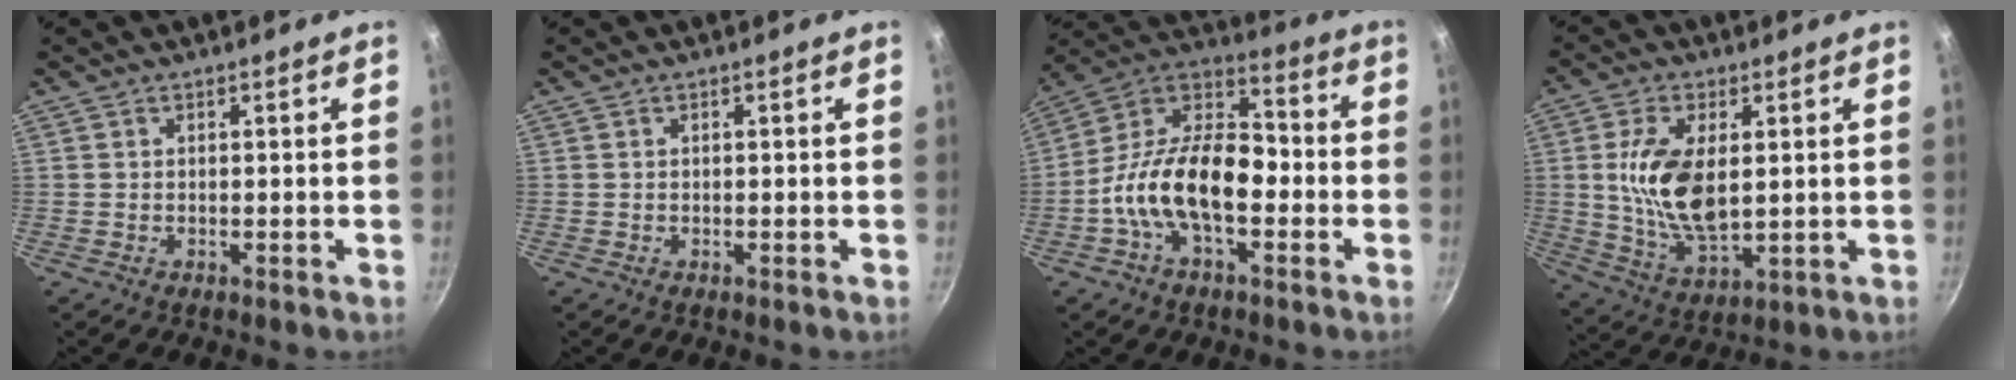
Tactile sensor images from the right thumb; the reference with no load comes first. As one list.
[{"total": 0.0}, {"total": 18.1, "force": [-4.3, 10.0, 14.5], "torque": [-0.229, 0.055, -0.100]}, {"total": 13.4, "force": [1.8, 6.9, 11.3], "torque": [-0.209, -0.011, 0.041]}]